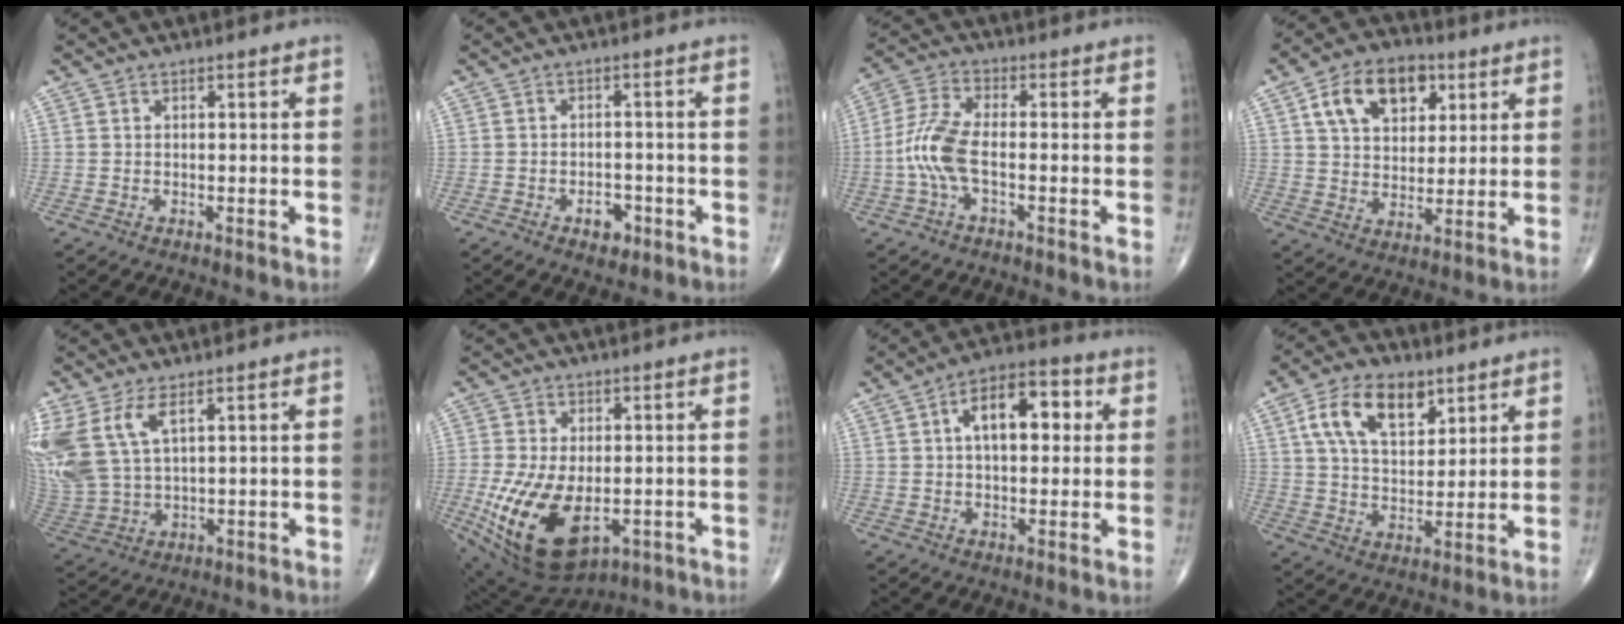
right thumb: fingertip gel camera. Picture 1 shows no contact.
{"total": 3.9, "force": [-1.9, 2.5, 2.3], "torque": [-0.018, 0.011, -0.026]}
{"total": 8.0, "force": [-1.8, 3.0, 7.2], "torque": [-0.177, 0.020, -0.042]}
{"total": 13.9, "force": [5.7, 9.0, 9.0], "torque": [-0.120, -0.007, 0.096]}
{"total": 14.1, "force": [5.8, 7.1, 10.7], "torque": [-0.260, -0.014, 0.131]}
{"total": 17.1, "force": [-4.2, 9.6, 13.5], "torque": [-0.266, -0.013, -0.043]}
{"total": 11.4, "force": [2.4, 6.0, 9.4], "torque": [-0.127, 0.023, 0.030]}
{"total": 13.1, "force": [6.0, 7.3, 9.0], "torque": [-0.141, -0.015, 0.112]}